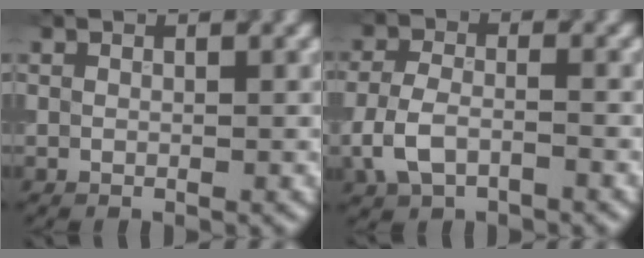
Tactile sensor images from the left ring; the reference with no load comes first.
{"total": 3.9, "force": [-1.7, 2.2, 2.8], "torque": [-0.062, 0.000, -0.041]}